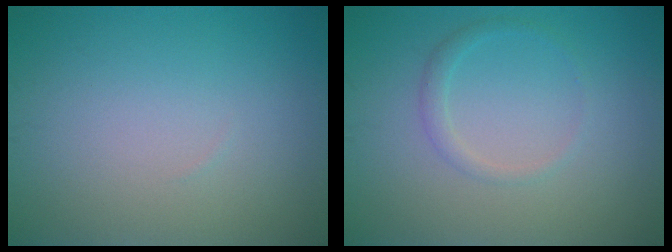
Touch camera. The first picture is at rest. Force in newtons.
{"total": 1.3, "press": 1.3, "slide": 0.0}